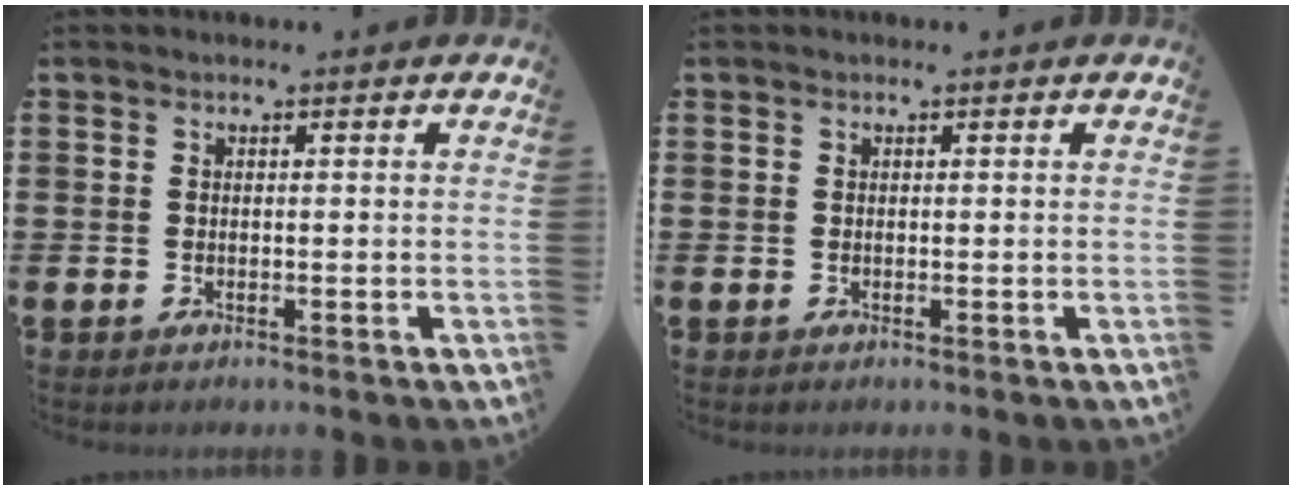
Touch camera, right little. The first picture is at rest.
{"total": 0.0}